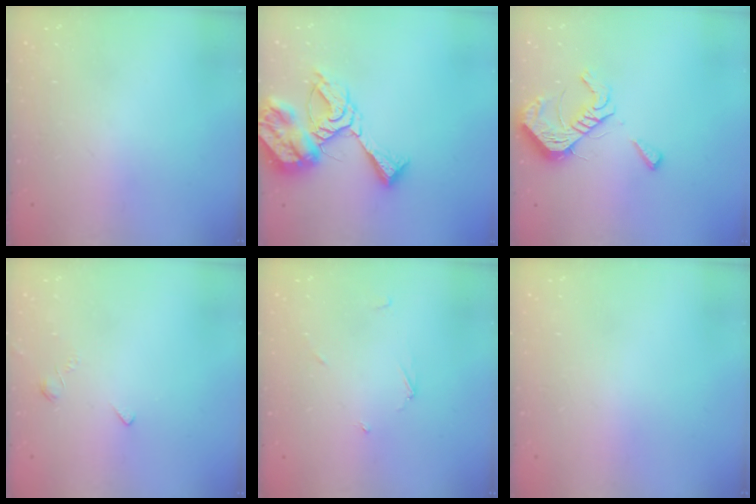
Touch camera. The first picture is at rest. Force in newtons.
{"total": 14.4, "press": 14.3, "slide": 0.9}
{"total": 12.2, "press": 12.2, "slide": 0.5}
{"total": 1.6, "press": 1.5, "slide": 0.5}
{"total": 2.4, "press": 2.4, "slide": 0.2}
{"total": 1.8, "press": 1.8, "slide": 0.1}